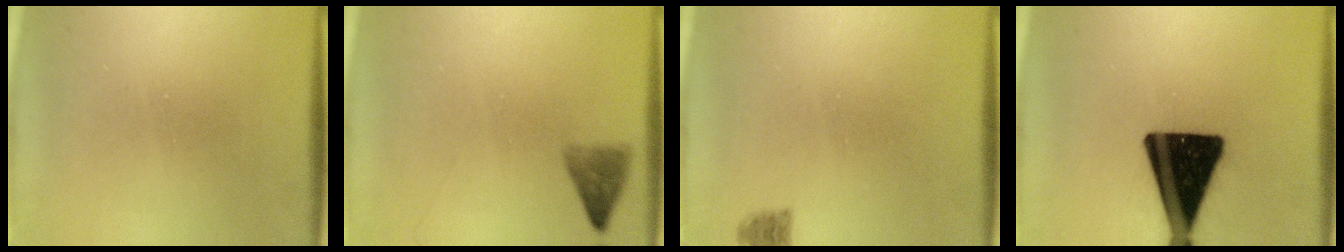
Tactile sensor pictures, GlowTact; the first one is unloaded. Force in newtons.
{"total": 2.0}
{"total": 1.8}
{"total": 19.0}